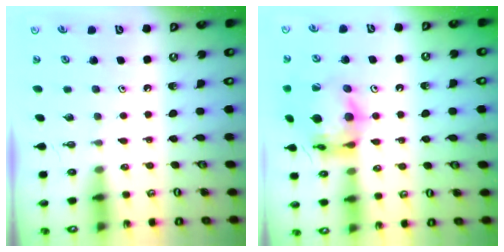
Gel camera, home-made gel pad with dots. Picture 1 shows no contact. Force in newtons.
{"total": 15.4, "press": 15.3, "slide": 1.6}